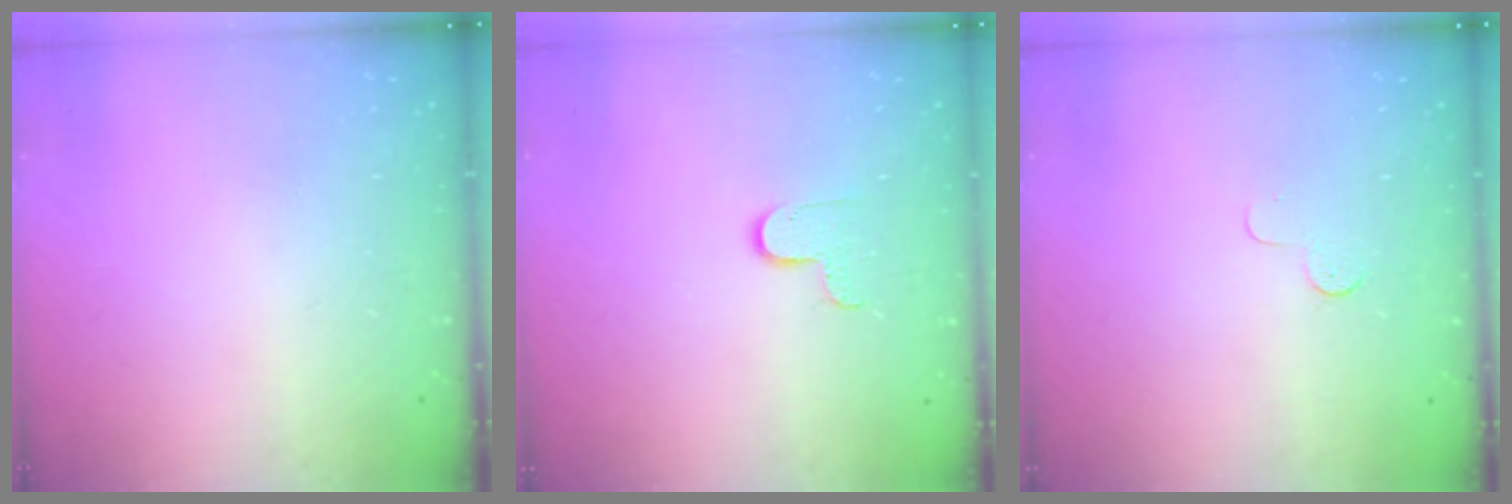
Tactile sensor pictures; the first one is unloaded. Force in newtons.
{"total": 5.8, "press": 5.8, "slide": 0.8}
{"total": 3.2, "press": 3.2, "slide": 0.4}